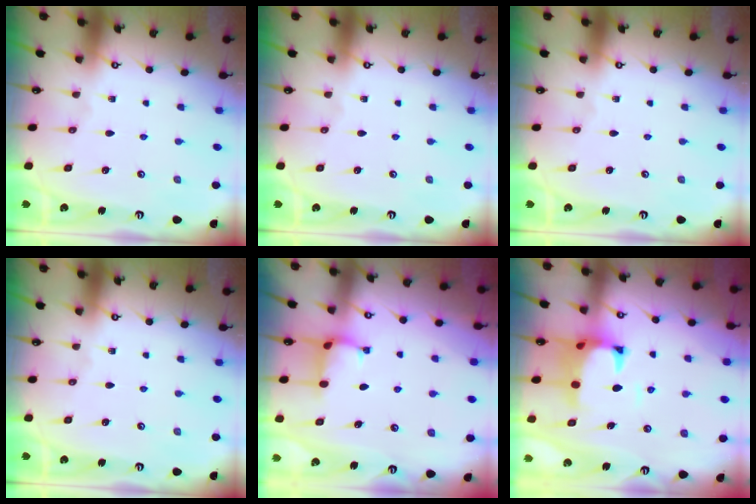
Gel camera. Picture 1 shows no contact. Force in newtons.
{"total": 0.0}
{"total": 0.0}
{"total": 0.0}
{"total": 2.5, "press": 2.5, "slide": 0.4}
{"total": 2.7, "press": 2.5, "slide": 1.1}